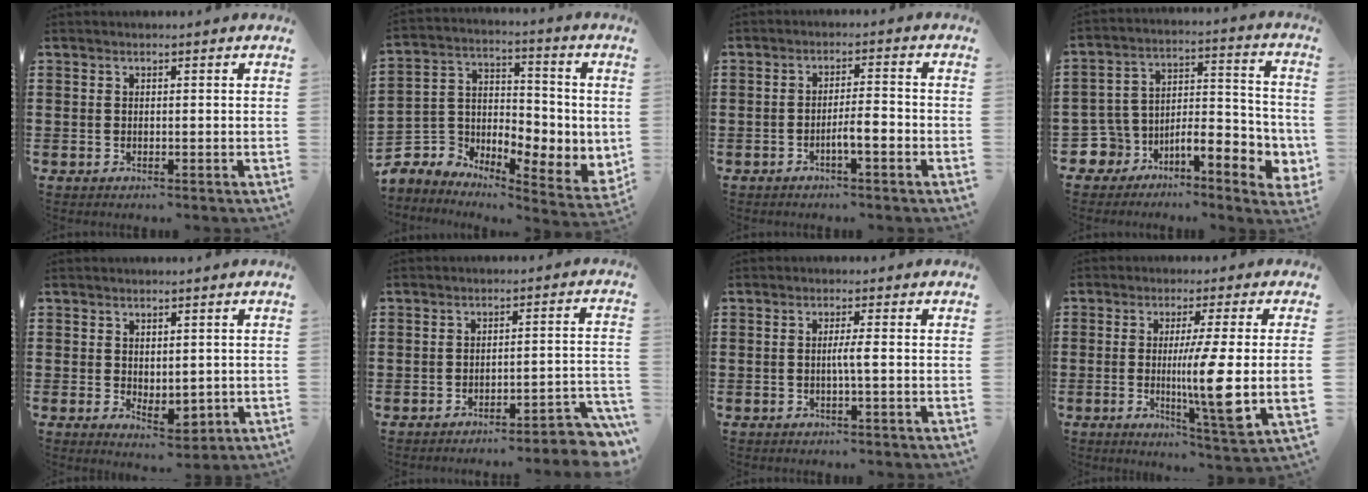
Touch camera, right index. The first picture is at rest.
{"total": 4.7, "force": [-1.4, 4.3, 1.3], "torque": [-0.059, -0.030, -0.027]}
{"total": 3.7, "force": [-1.8, 0.3, 3.2], "torque": [-0.056, 0.000, -0.033]}
{"total": 7.2, "force": [-4.2, 4.7, 3.6], "torque": [-0.078, -0.006, -0.075]}
{"total": 2.3, "force": [1.0, 1.7, 1.2], "torque": [-0.020, 0.002, 0.019]}
{"total": 3.9, "force": [-3.6, 0.0, 1.6], "torque": [-0.028, -0.009, -0.074]}
{"total": 2.2, "force": [-0.3, -0.2, 2.1], "torque": [-0.039, -0.005, -0.009]}
{"total": 10.4, "force": [-0.3, 0.1, 10.4], "torque": [-0.188, -0.028, -0.015]}